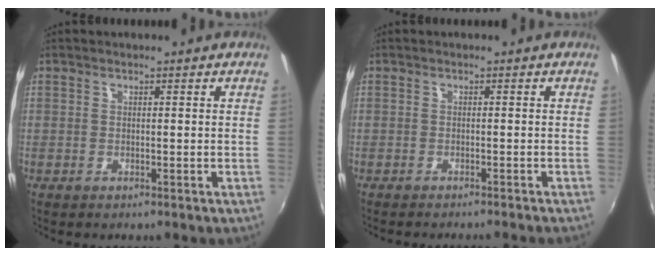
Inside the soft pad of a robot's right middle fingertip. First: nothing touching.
{"total": 3.1, "force": [-2.9, -0.2, 1.2], "torque": [-0.032, -0.009, -0.044]}